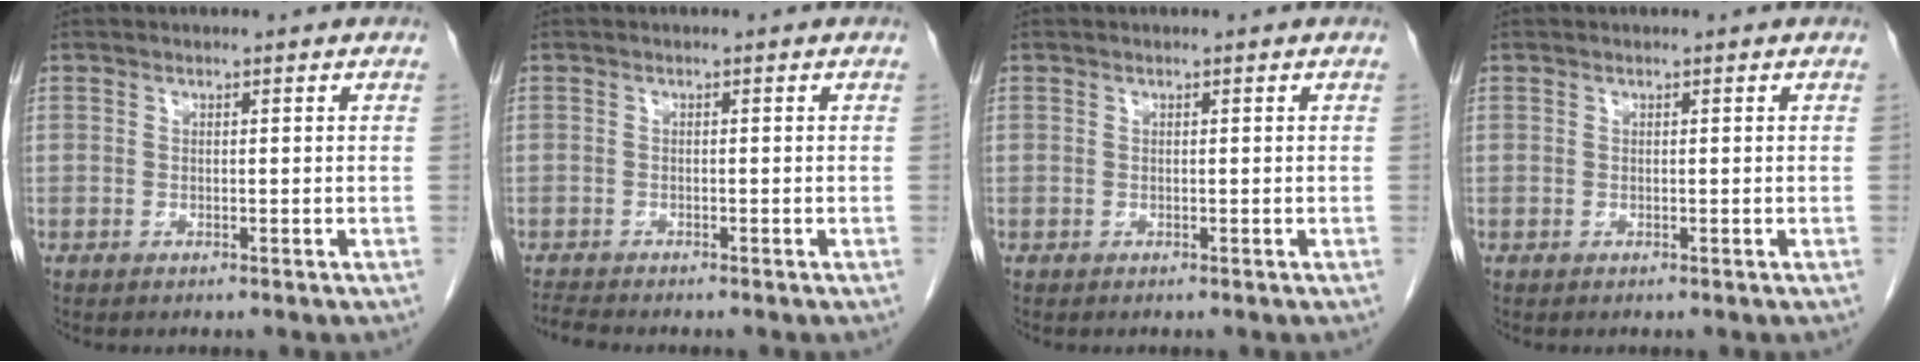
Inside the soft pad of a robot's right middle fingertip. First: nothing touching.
{"total": 1.8, "force": [-1.8, -0.4, 0.1], "torque": [-0.009, -0.010, -0.035]}
{"total": 0.0}
{"total": 0.0}